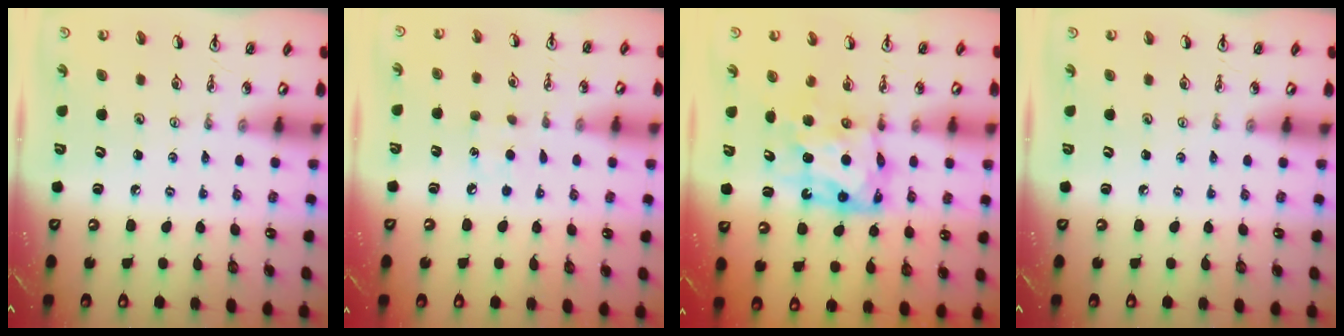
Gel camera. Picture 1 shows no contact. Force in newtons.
{"total": 6.7, "press": 6.7, "slide": 0.8}
{"total": 9.1, "press": 9.1, "slide": 0.8}
{"total": 0.0}